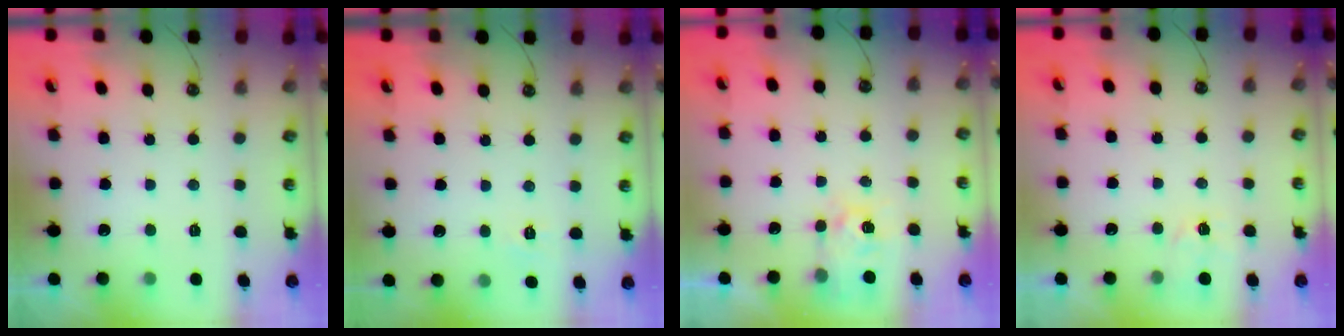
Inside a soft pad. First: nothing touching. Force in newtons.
{"total": 4.0, "press": 3.9, "slide": 0.6}
{"total": 5.0, "press": 5.0, "slide": 0.5}
{"total": 3.0, "press": 3.0, "slide": 0.4}